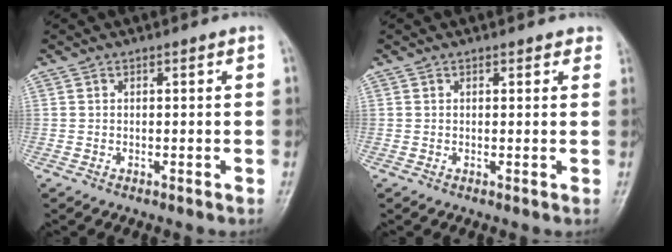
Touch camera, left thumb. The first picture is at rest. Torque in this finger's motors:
{"motor_torque": [0.03, 0.10, -0.21, -0.15, 0.01]}